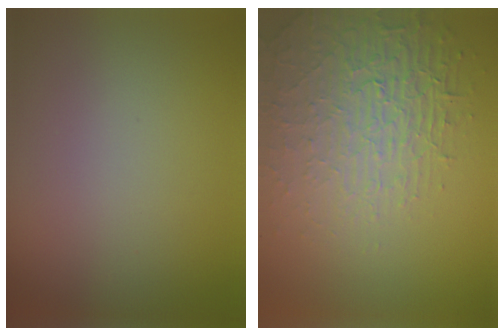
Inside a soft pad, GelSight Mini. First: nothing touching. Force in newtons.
{"total": 4.2, "press": 4.0, "slide": 1.2}